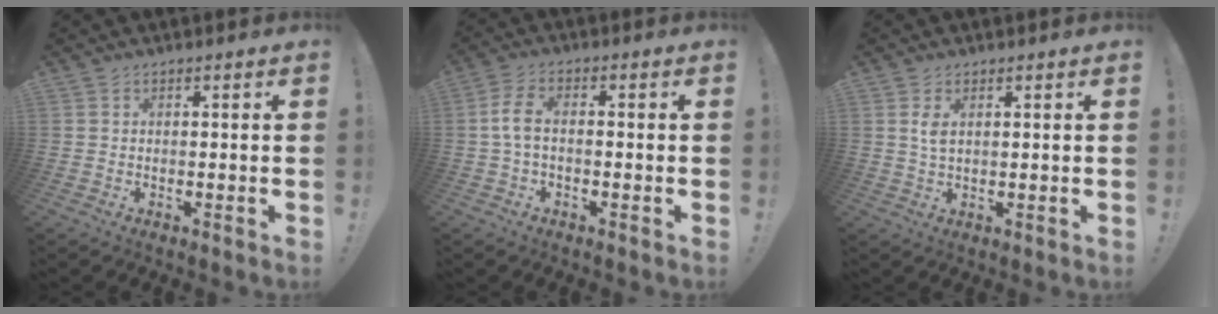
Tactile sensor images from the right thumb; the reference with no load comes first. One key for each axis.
{"total": 5.7, "fx": -0.5, "fy": 2.6, "fz": 5.1, "tx": -0.111, "ty": 0.001, "tz": -0.010}
{"total": 3.3, "fx": 1.1, "fy": 1.4, "fz": 2.8, "tx": -0.049, "ty": 0.000, "tz": 0.017}